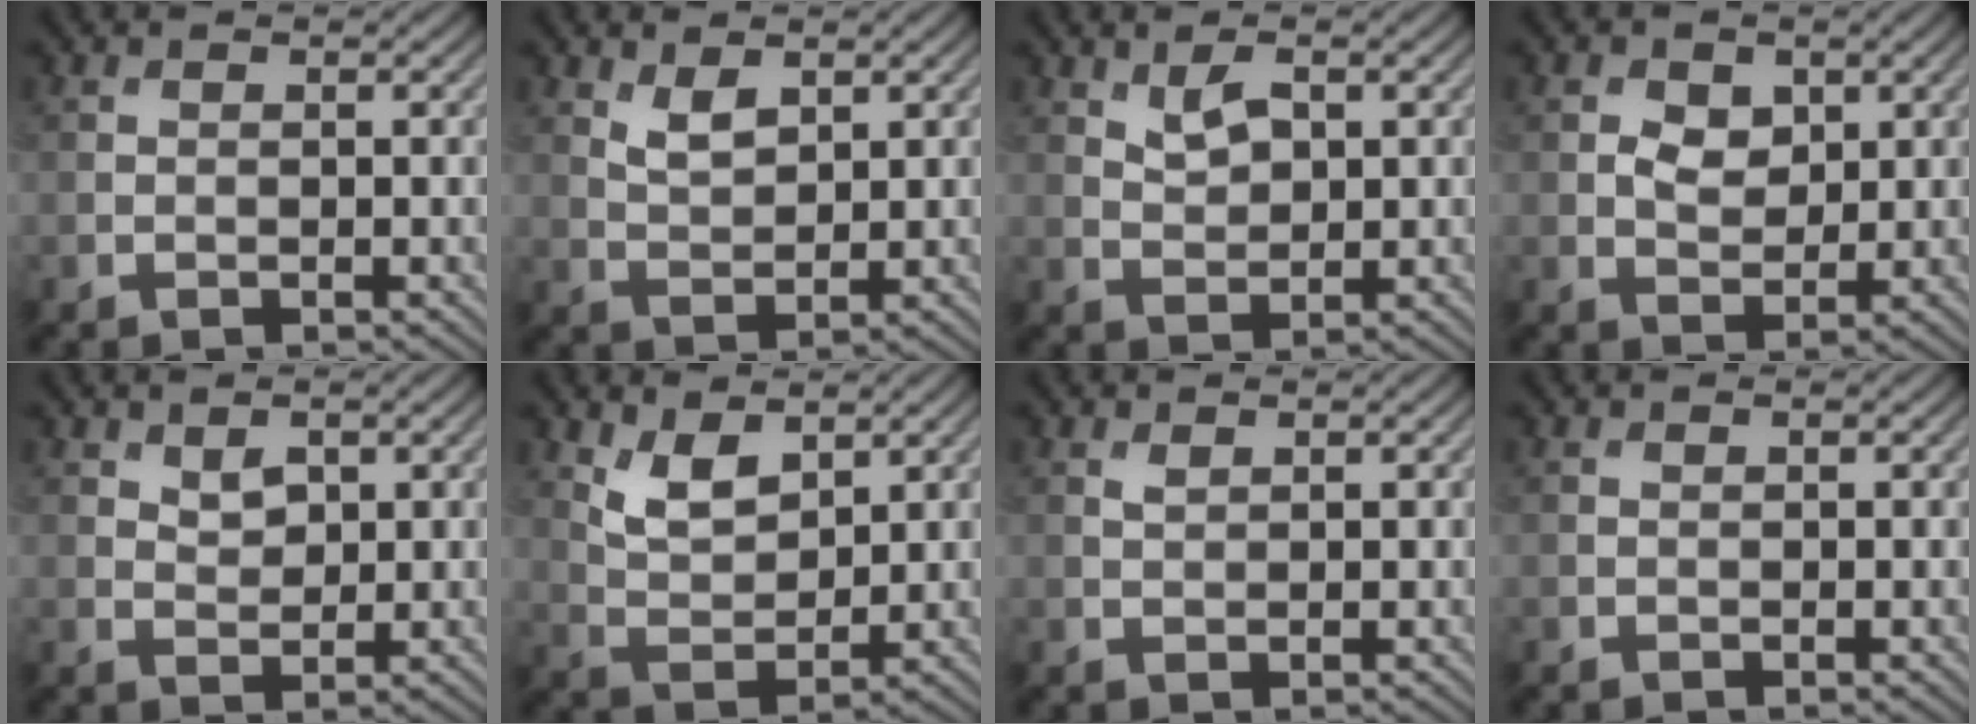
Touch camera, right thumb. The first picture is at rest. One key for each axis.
{"total": 2.8, "fx": 1.7, "fy": 1.4, "fz": 1.8, "tx": -0.041, "ty": -0.005, "tz": 0.039}
{"total": 2.9, "fx": 1.4, "fy": 1.5, "fz": 2.0, "tx": -0.041, "ty": -0.003, "tz": 0.030}
{"total": 3.3, "fx": 1.0, "fy": 2.4, "fz": 2.0, "tx": -0.042, "ty": -0.003, "tz": 0.014}
{"total": 2.3, "fx": 1.2, "fy": 1.4, "fz": 1.3, "tx": -0.025, "ty": -0.004, "tz": 0.026}
{"total": 4.6, "fx": 2.8, "fy": 2.3, "fz": 2.9, "tx": -0.066, "ty": -0.011, "tz": 0.058}
{"total": 0.9, "fx": 0.6, "fy": 0.4, "fz": 0.5, "tx": -0.015, "ty": -0.002, "tz": 0.014}
{"total": 0.0}